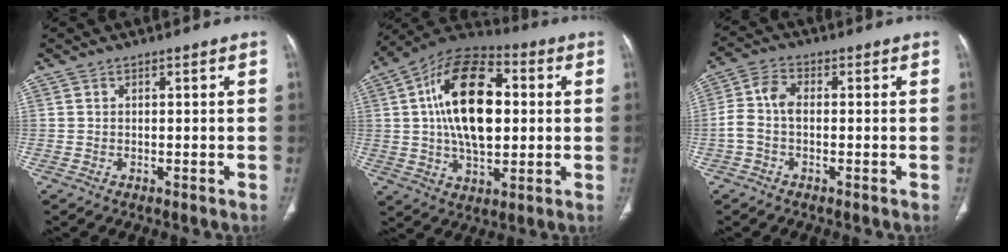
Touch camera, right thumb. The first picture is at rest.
{"total": 20.6, "force": [2.7, 11.3, 17.0], "torque": [-0.273, 0.015, 0.041]}
{"total": 5.5, "force": [-0.6, 3.1, 4.5], "torque": [-0.100, 0.020, -0.020]}